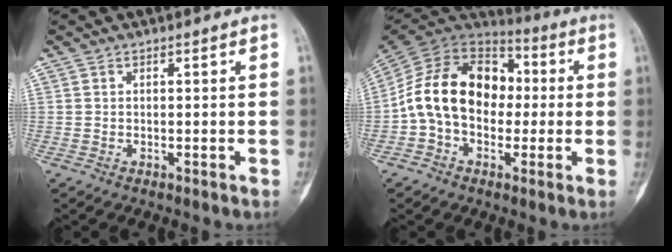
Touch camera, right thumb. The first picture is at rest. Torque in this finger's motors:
{"motor_torque": [1.82, 1.95, 1.29, -1.12, 0.23]}